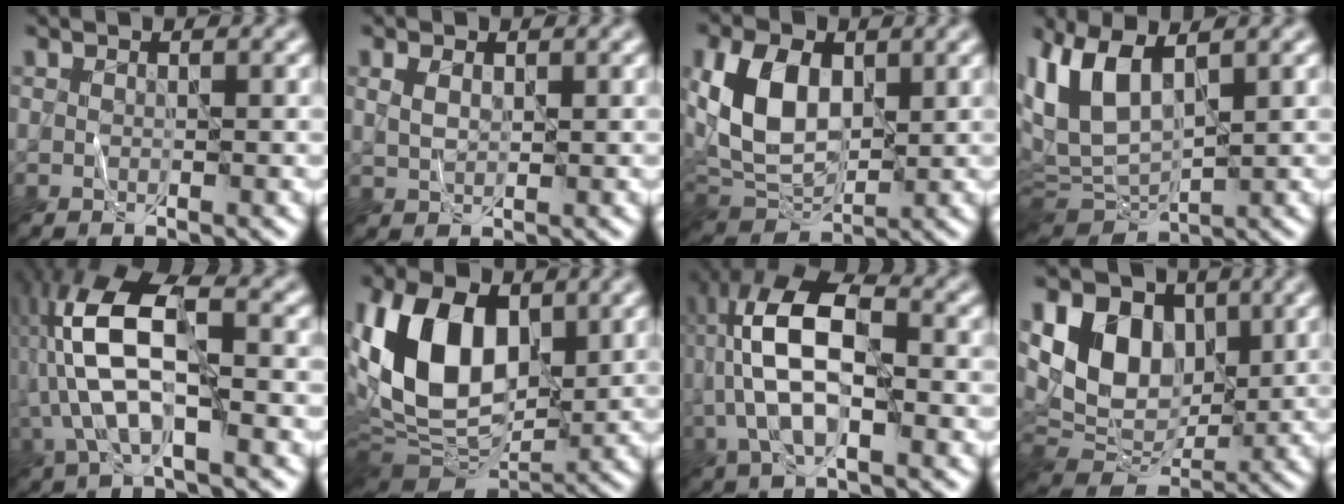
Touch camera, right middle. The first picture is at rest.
{"total": 1.7, "force": [0.8, 0.9, 1.2], "torque": [-0.028, 0.001, 0.020]}
{"total": 8.7, "force": [1.7, 5.6, 6.4], "torque": [-0.148, 0.002, 0.028]}
{"total": 8.1, "force": [2.7, 3.8, 6.6], "torque": [-0.162, 0.005, 0.051]}
{"total": 9.7, "force": [-0.5, 3.7, 9.0], "torque": [-0.190, 0.021, -0.016]}
{"total": 12.8, "force": [2.0, 8.1, 9.6], "torque": [-0.205, 0.005, 0.026]}
{"total": 8.9, "force": [-1.0, 3.9, 7.9], "torque": [-0.158, 0.026, -0.027]}
{"total": 9.0, "force": [2.8, 6.5, 5.7], "torque": [-0.107, -0.005, 0.045]}